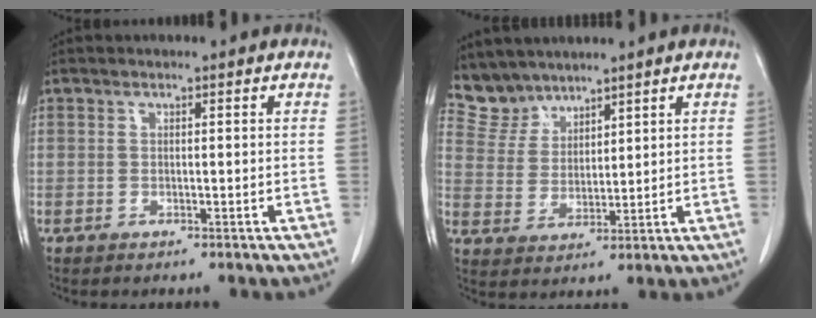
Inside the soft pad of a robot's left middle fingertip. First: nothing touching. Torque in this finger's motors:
{"motor_torque": [-0.04, -0.01, -0.12, -0.05]}